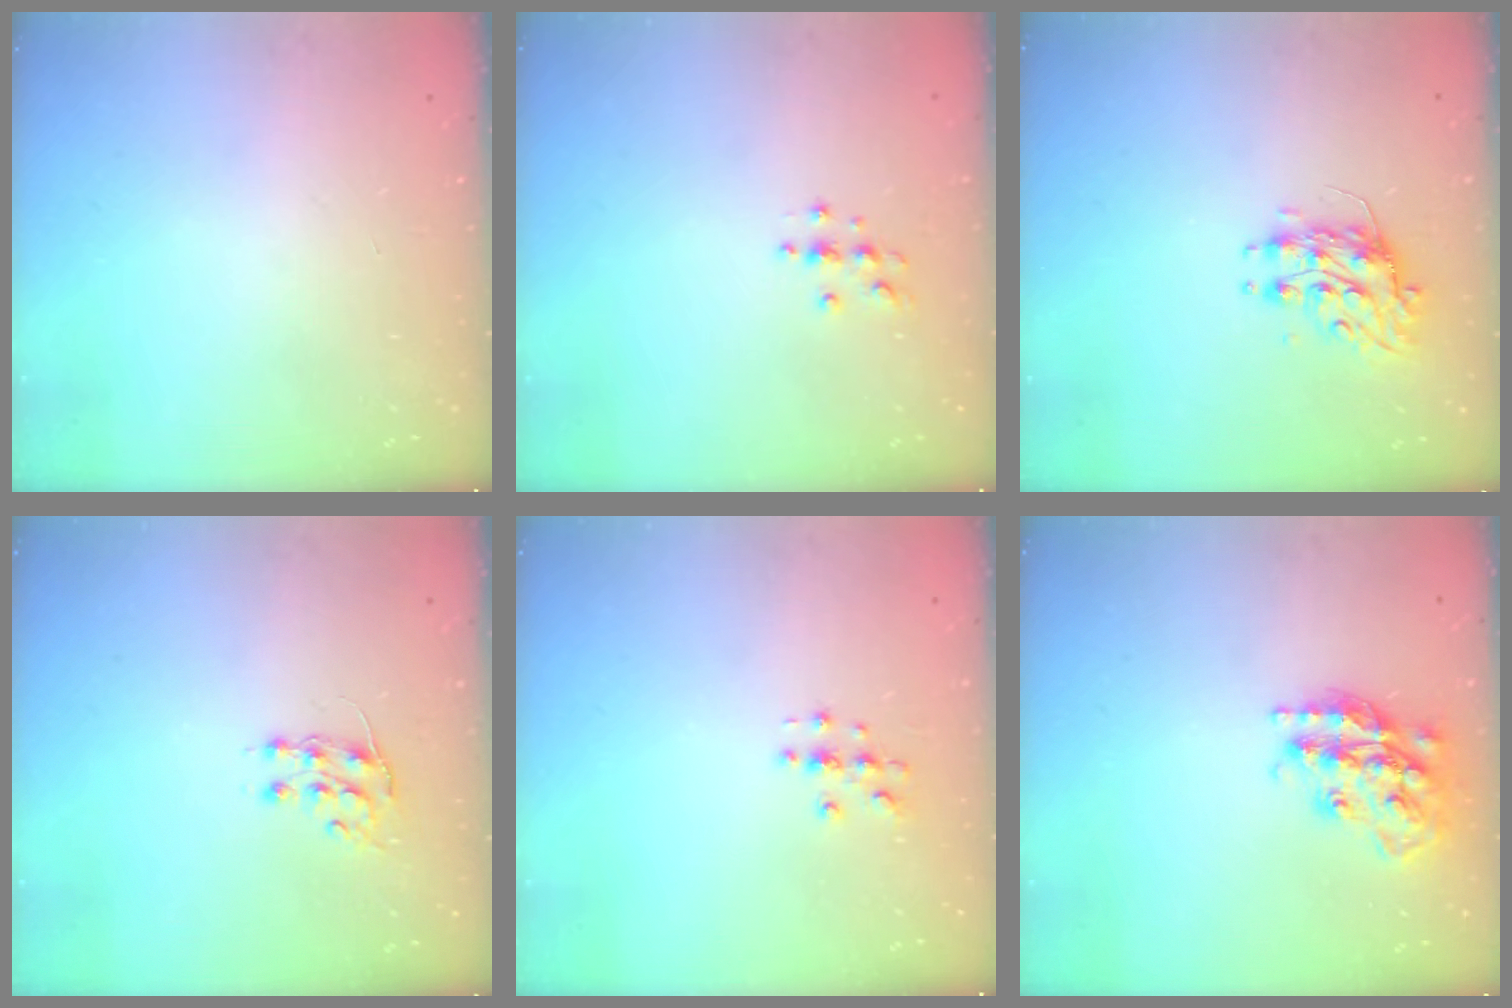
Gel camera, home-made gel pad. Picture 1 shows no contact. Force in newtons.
{"total": 3.7, "press": 3.7, "slide": 0.5}
{"total": 8.3, "press": 8.2, "slide": 0.6}
{"total": 6.4, "press": 6.4, "slide": 0.5}
{"total": 2.7, "press": 2.7, "slide": 0.3}
{"total": 18.6, "press": 18.5, "slide": 1.5}